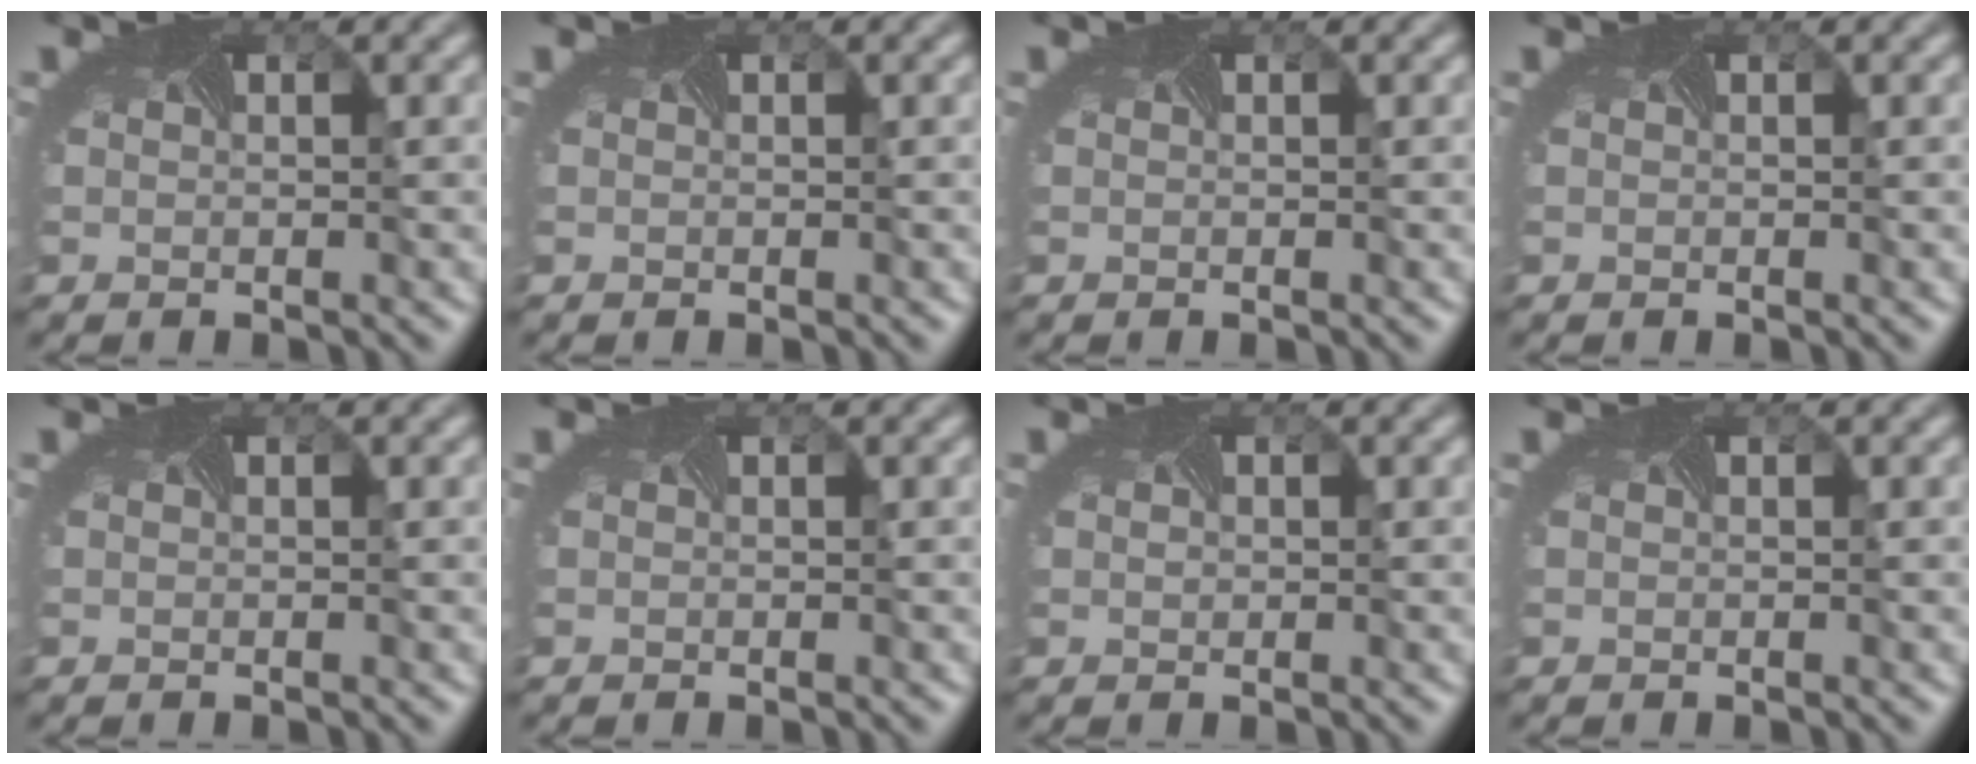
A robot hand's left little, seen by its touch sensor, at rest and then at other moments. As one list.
[{"total": 0.0}, {"total": 0.0}, {"total": 0.0}, {"total": 0.0}, {"total": 0.0}, {"total": 0.6, "force": [0.1, 0.6, 0.1], "torque": [-0.002, 0.004, 0.003]}, {"total": 0.0}]